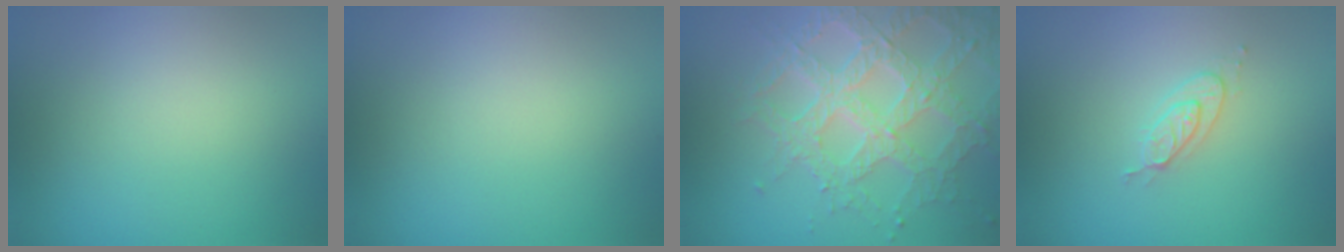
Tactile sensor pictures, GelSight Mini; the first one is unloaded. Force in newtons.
{"total": 0.0}
{"total": 6.9, "press": 5.2, "slide": 4.5}
{"total": 2.0, "press": 2.0, "slide": 0.4}